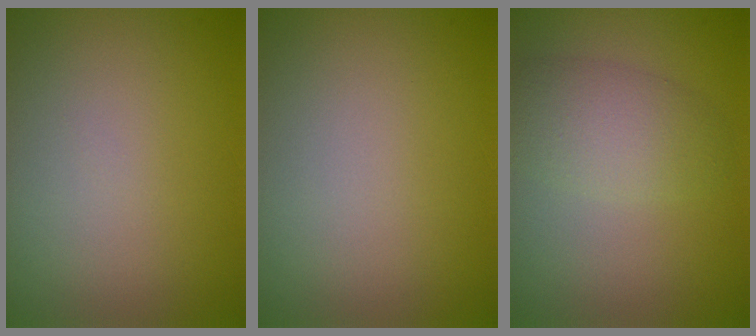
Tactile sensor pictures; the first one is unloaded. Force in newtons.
{"total": 0.0}
{"total": 3.7, "press": 3.7, "slide": 0.2}